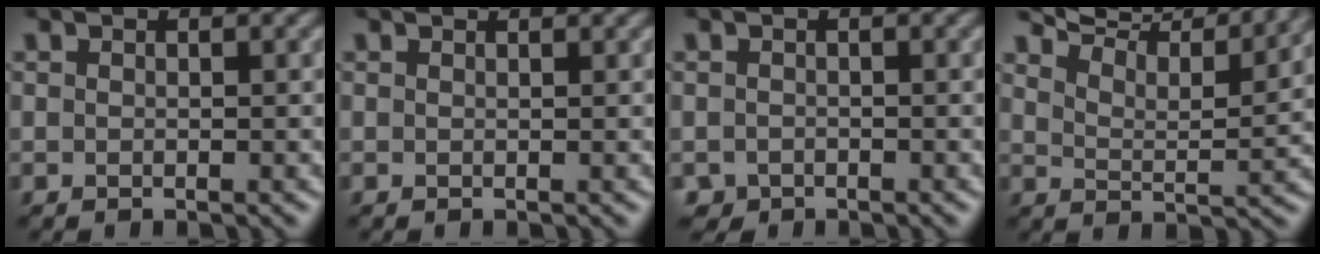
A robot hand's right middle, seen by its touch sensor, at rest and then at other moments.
{"total": 1.1, "force": [1.1, 0.1, 0.3], "torque": [-0.007, -0.004, 0.008]}
{"total": 0.9, "force": [-0.6, 0.7, 0.0], "torque": [0.006, -0.005, -0.013]}
{"total": 10.5, "force": [9.7, 1.7, 3.9], "torque": [-0.068, 0.005, 0.125]}